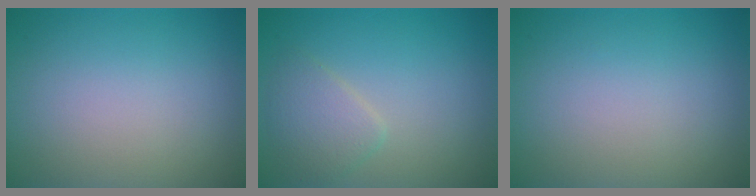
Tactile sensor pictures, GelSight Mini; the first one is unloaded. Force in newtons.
{"total": 2.4, "press": 2.4, "slide": 0.1}
{"total": 0.0}